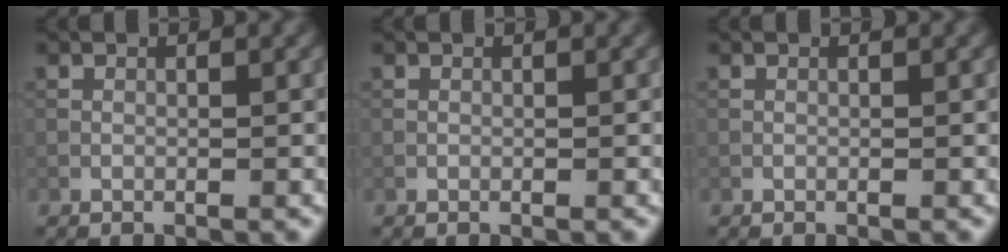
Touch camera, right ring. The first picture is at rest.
{"total": 0.0}
{"total": 0.0}